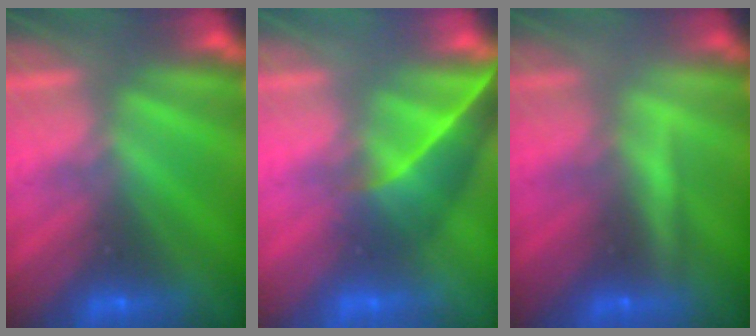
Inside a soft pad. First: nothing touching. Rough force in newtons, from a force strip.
{"total": 4.0}
{"total": 2.0}